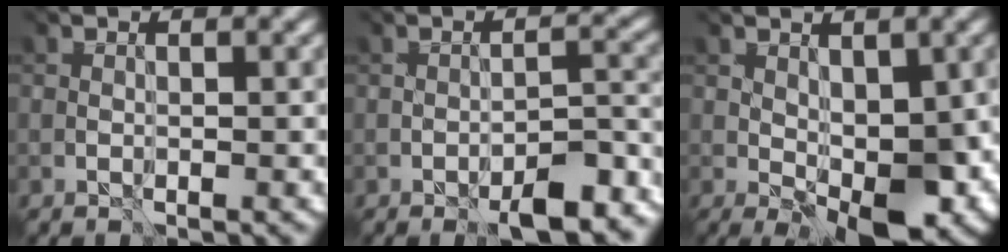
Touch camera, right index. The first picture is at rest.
{"total": 5.6, "force": [-4.8, 0.7, 2.7], "torque": [-0.043, 0.000, -0.049]}
{"total": 5.1, "force": [-0.7, 2.8, 4.2], "torque": [-0.062, -0.012, 0.010]}